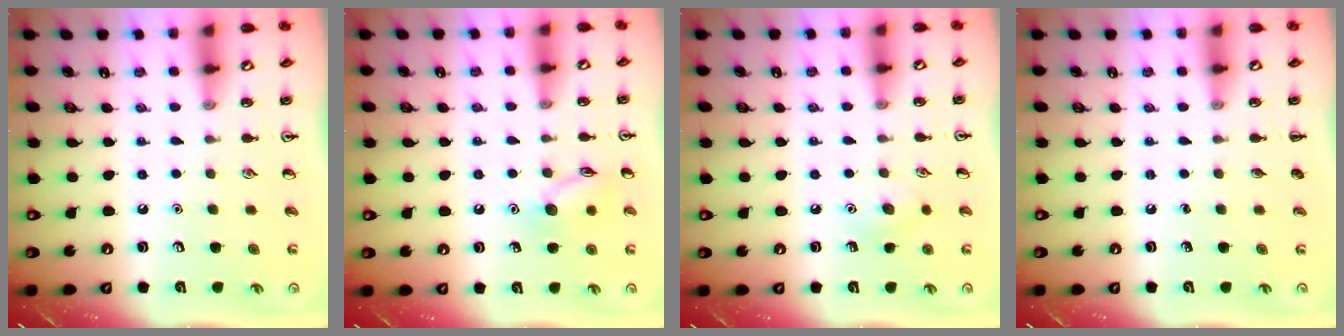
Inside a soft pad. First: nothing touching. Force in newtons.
{"total": 9.2, "press": 9.2, "slide": 0.4}
{"total": 6.8, "press": 6.6, "slide": 1.6}
{"total": 0.0}